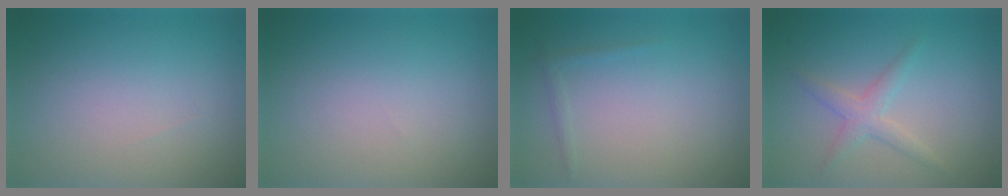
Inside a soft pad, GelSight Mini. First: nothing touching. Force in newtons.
{"total": 0.0}
{"total": 0.7, "press": 0.7, "slide": 0.0}
{"total": 2.1, "press": 2.1, "slide": 0.0}